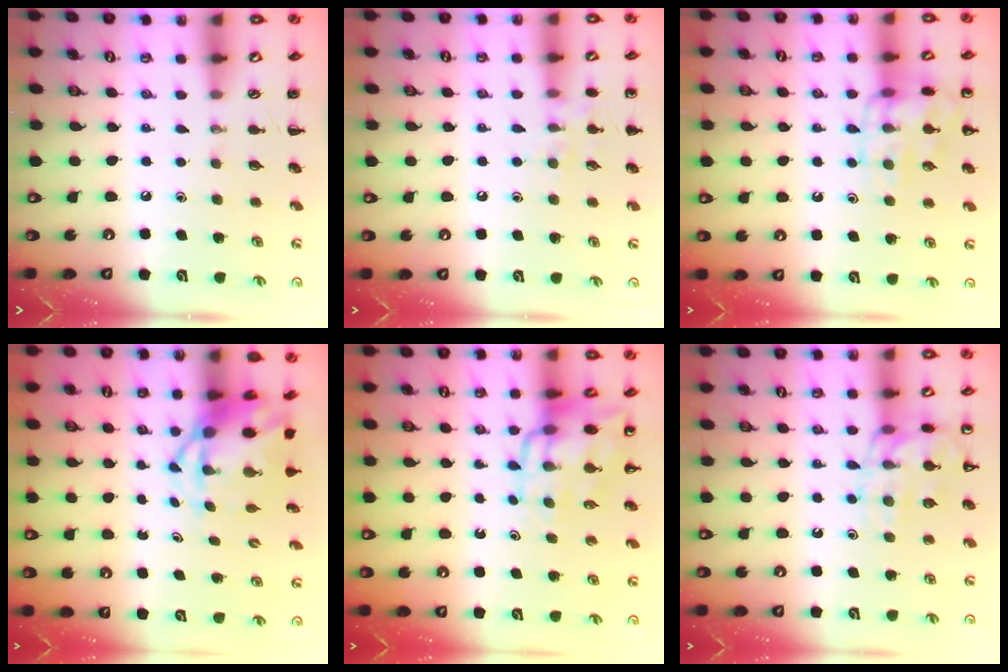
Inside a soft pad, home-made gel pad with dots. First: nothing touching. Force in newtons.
{"total": 8.2, "press": 8.1, "slide": 1.6}
{"total": 13.8, "press": 13.7, "slide": 1.0}
{"total": 7.2, "press": 6.9, "slide": 2.1}
{"total": 13.7, "press": 13.3, "slide": 3.3}
{"total": 14.2, "press": 14.1, "slide": 2.0}